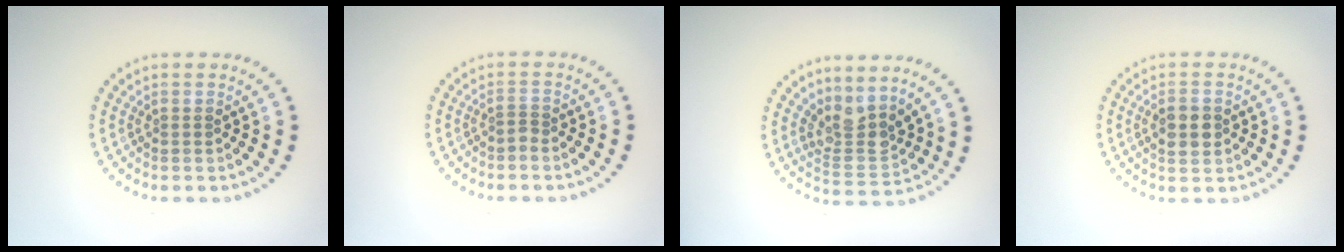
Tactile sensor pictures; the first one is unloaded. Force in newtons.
{"total": 0.8, "press": 0.4, "slide": 0.7}
{"total": 3.3, "press": 2.6, "slide": 2.0}
{"total": 2.8, "press": 2.8, "slide": 0.1}